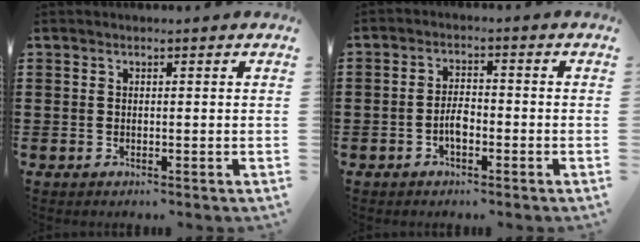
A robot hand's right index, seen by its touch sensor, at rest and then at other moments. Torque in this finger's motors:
{"motor_torque": [2.14, 0.00, 0.74, 0.05]}